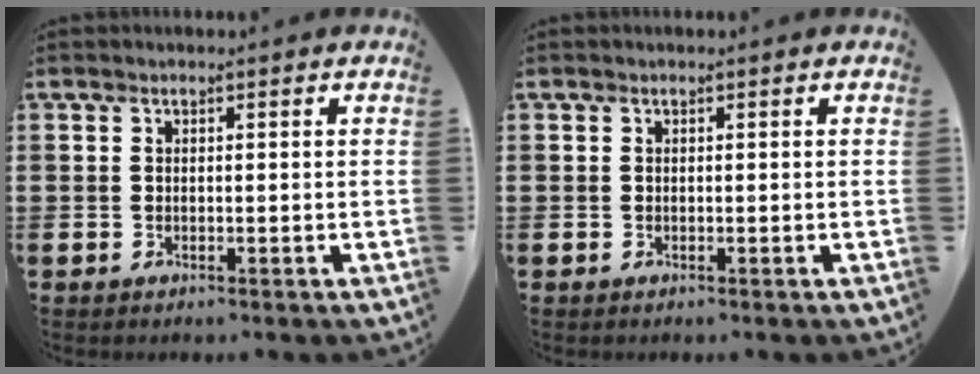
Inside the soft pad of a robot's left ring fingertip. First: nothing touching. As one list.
[{"total": 0.0}]